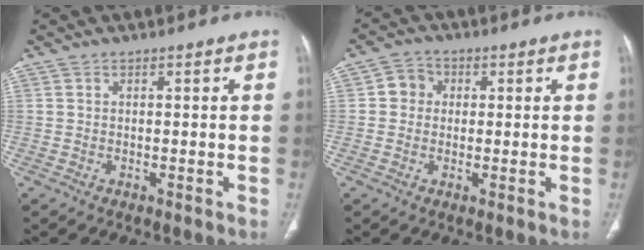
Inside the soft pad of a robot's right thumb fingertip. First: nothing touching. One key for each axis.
{"total": 4.1, "fx": 0.5, "fy": 3.7, "fz": 1.6, "tx": -0.006, "ty": 0.008, "tz": 0.000}